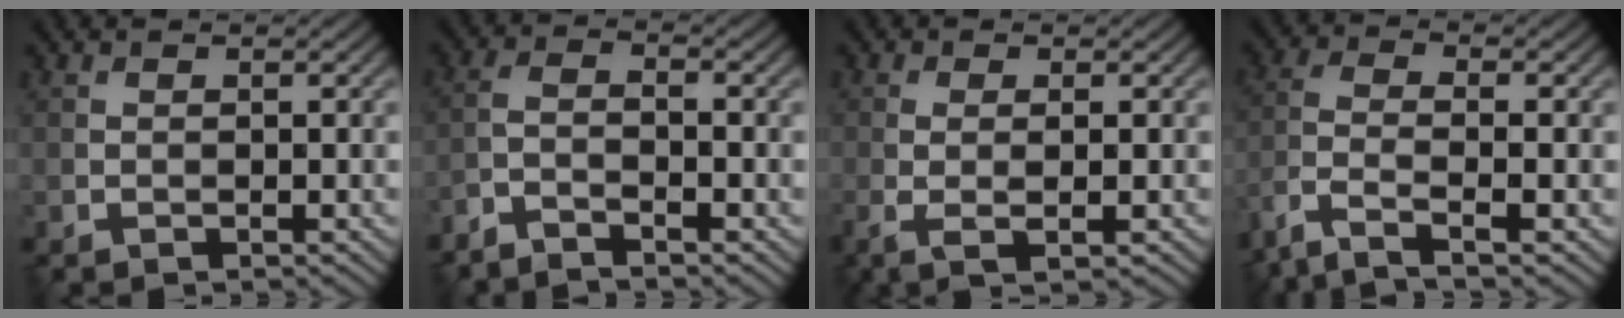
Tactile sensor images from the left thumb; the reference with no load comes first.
{"total": 3.3, "force": [-2.7, 0.3, 1.8], "torque": [-0.036, 0.001, -0.065]}
{"total": 3.0, "force": [-0.5, 0.6, 2.9], "torque": [-0.061, -0.002, -0.010]}
{"total": 6.2, "force": [-4.1, 1.5, 4.3], "torque": [-0.090, -0.002, -0.094]}